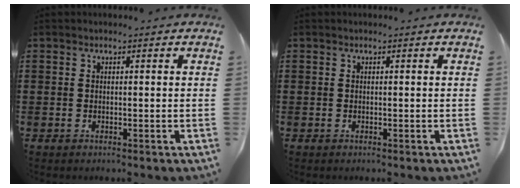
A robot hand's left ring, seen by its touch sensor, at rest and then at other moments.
{"total": 0.0}